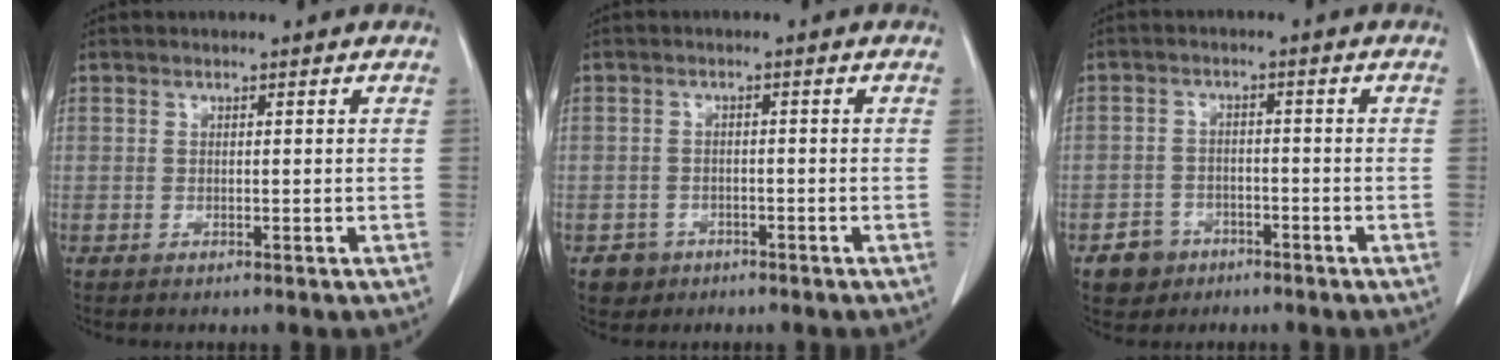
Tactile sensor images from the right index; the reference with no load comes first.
{"total": 2.8, "force": [-1.5, 2.3, 0.1], "torque": [0.000, 0.011, -0.022]}
{"total": 4.3, "force": [-2.6, 3.4, 0.5], "torque": [-0.006, 0.012, -0.038]}